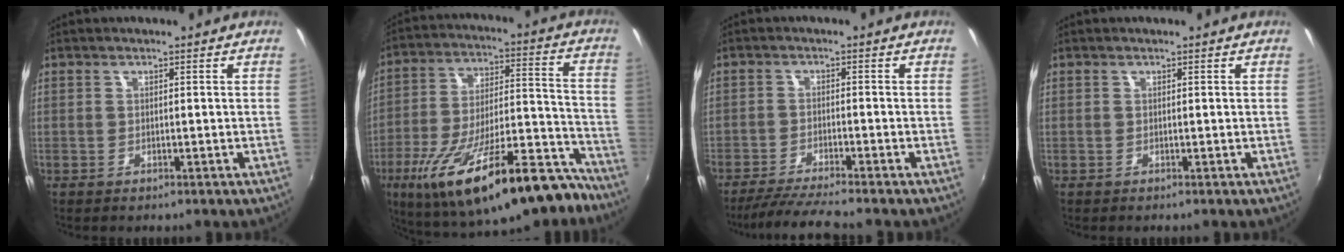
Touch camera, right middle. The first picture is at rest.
{"total": 28.2, "force": [-18.8, 9.0, 19.0], "torque": [-0.312, -0.021, -0.274]}
{"total": 7.5, "force": [-6.8, -0.5, 3.3], "torque": [-0.085, -0.019, -0.118]}
{"total": 0.0}